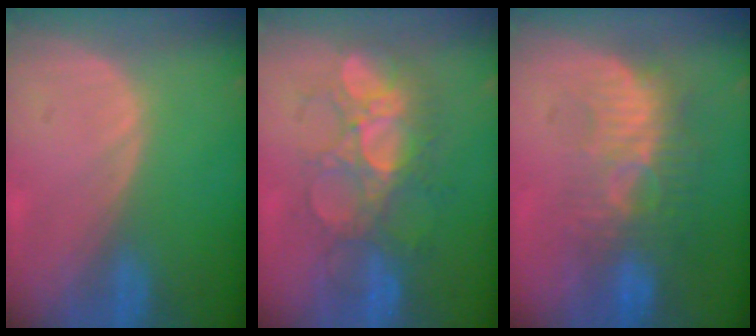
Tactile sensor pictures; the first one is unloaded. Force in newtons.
{"total": 8.7, "press": 8.6, "slide": 1.6}
{"total": 9.1, "press": 8.3, "slide": 3.8}